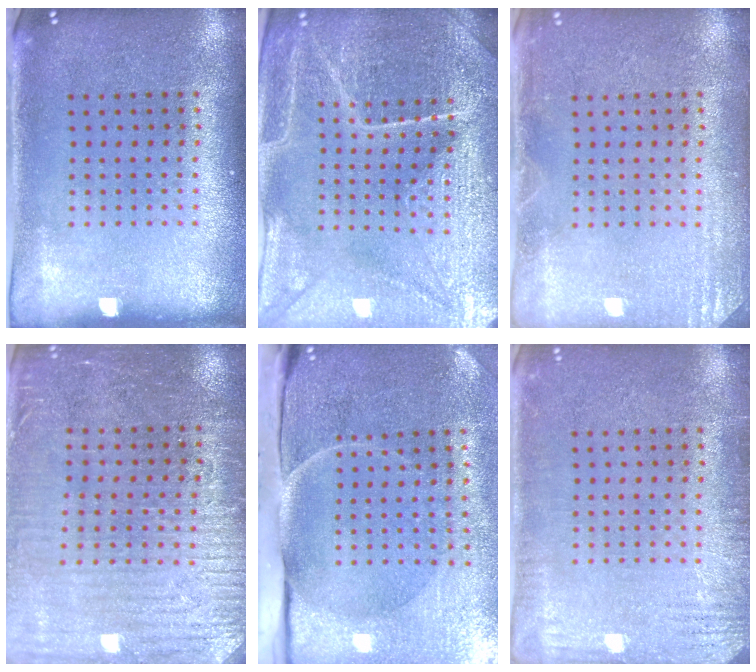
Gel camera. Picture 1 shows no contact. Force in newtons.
{"total": 4.7, "press": 4.5, "slide": 1.4}
{"total": 2.0, "press": 2.0, "slide": 0.4}
{"total": 3.1, "press": 3.0, "slide": 1.0}
{"total": 5.1, "press": 4.0, "slide": 3.1}
{"total": 2.5, "press": 2.5, "slide": 0.4}